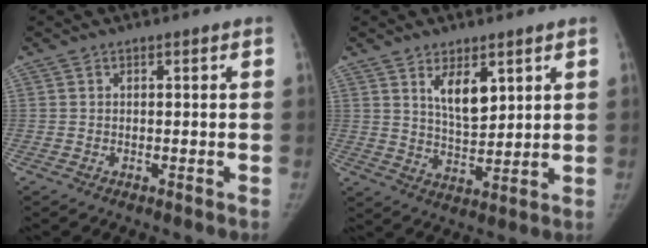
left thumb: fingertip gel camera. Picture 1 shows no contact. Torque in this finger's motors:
{"motor_torque": [0.77, 0.64, 0.97, -0.75, 0.12]}